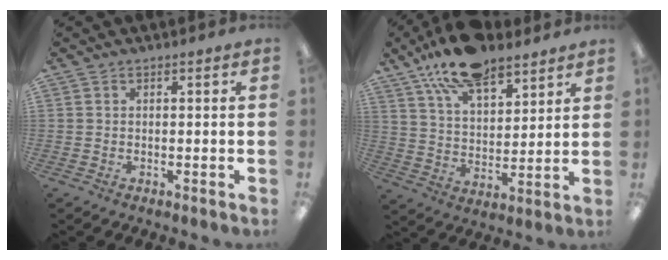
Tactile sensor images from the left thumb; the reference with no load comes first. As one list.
[{"total": 15.3, "force": [11.3, 6.7, 7.7], "torque": [-0.141, -0.054, 0.204]}]